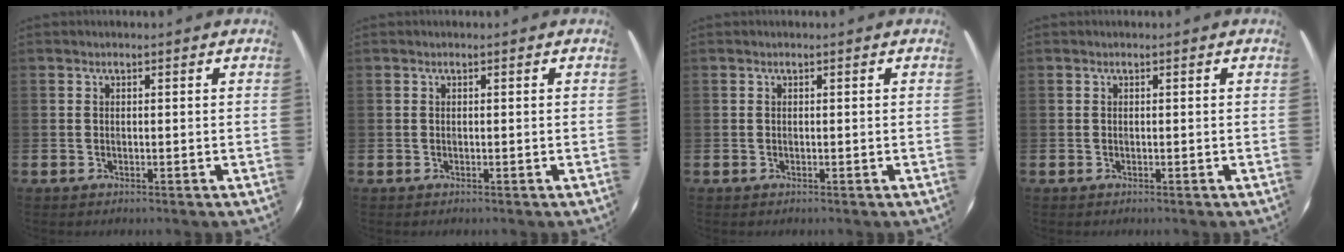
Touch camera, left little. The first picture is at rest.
{"total": 0.0}
{"total": 0.0}
{"total": 0.0}